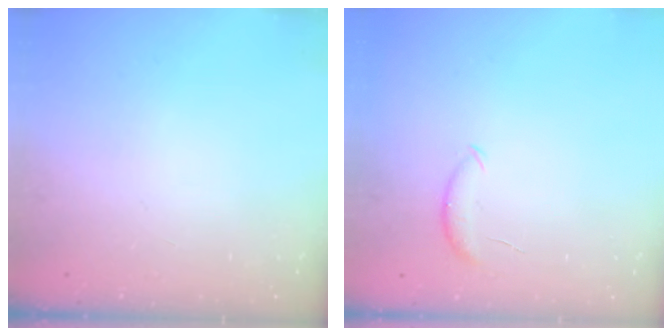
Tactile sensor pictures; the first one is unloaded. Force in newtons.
{"total": 6.1, "press": 6.1, "slide": 0.6}